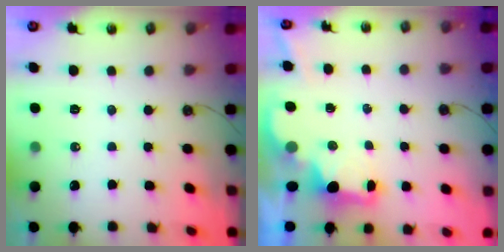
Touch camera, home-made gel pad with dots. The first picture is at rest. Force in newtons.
{"total": 2.1, "press": 1.9, "slide": 0.8}